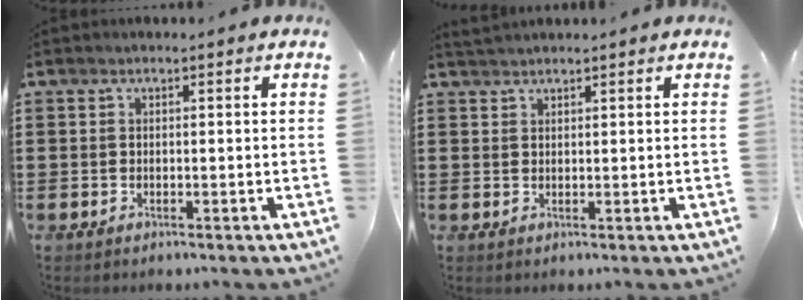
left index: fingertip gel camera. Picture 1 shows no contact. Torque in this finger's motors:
{"motor_torque": [-0.13, 0.49, -0.06, -0.01]}